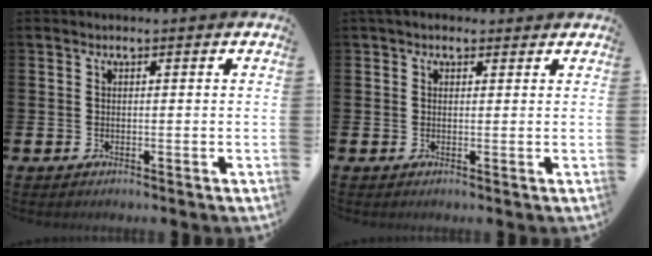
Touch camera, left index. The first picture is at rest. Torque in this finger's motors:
{"motor_torque": [0.00, -2.14, -0.04, 0.11]}